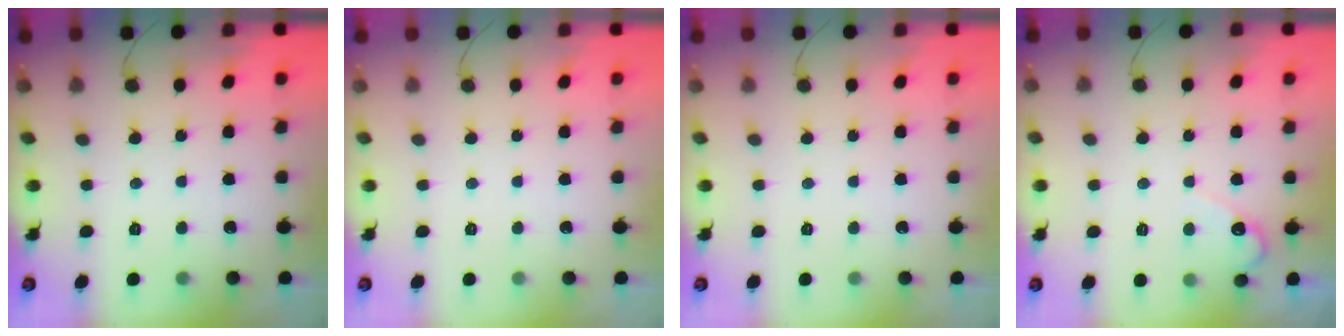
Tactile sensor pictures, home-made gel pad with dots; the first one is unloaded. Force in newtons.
{"total": 0.0}
{"total": 0.0}
{"total": 3.0, "press": 3.0, "slide": 0.2}